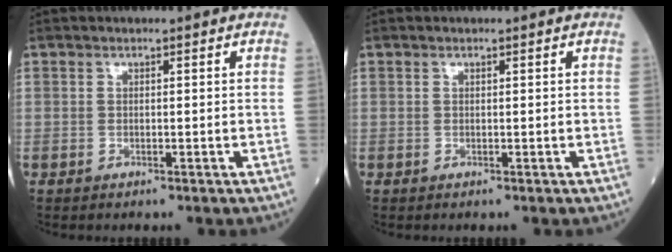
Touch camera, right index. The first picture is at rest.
{"total": 0.0}